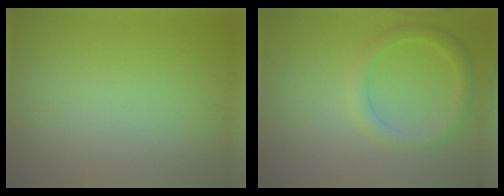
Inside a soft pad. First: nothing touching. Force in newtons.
{"total": 2.4, "press": 2.4, "slide": 0.1}